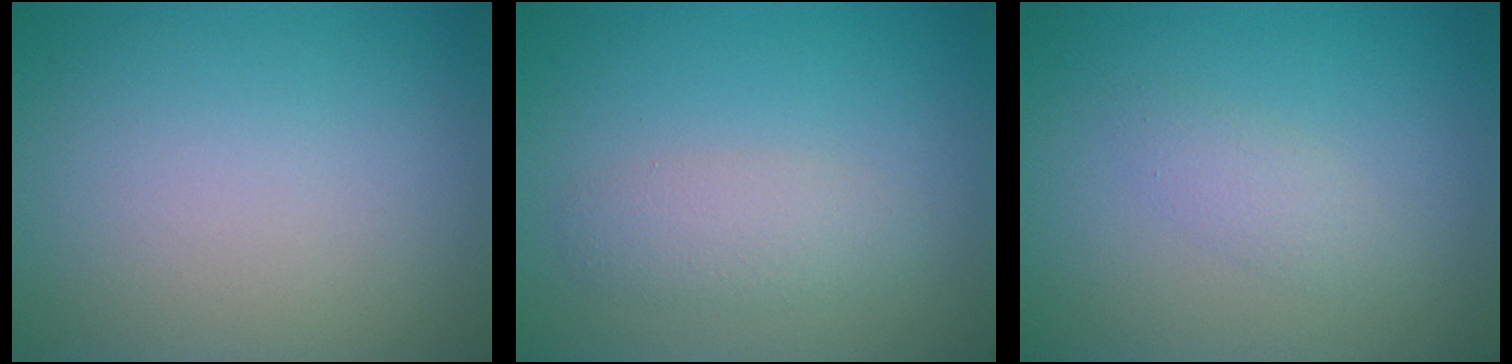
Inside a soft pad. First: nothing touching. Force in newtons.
{"total": 2.3, "press": 2.3, "slide": 0.1}
{"total": 1.5, "press": 1.5, "slide": 0.1}